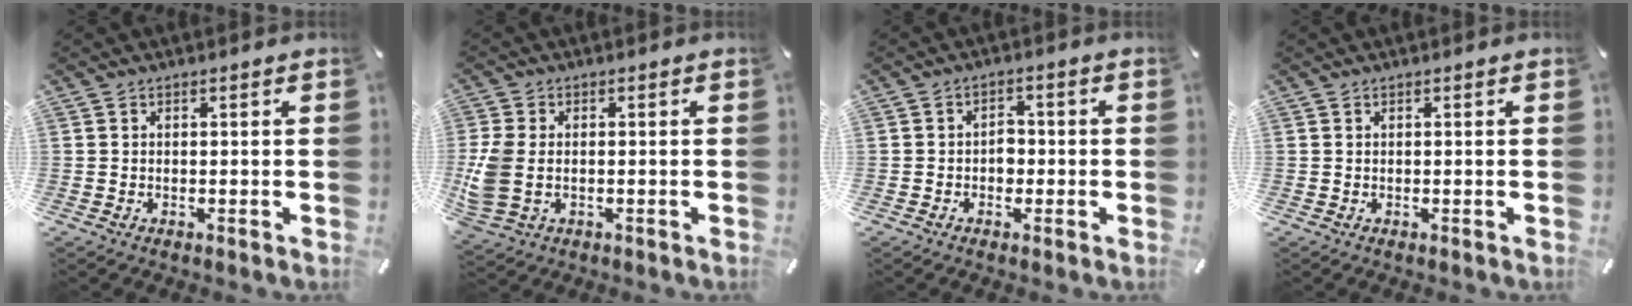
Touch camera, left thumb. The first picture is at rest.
{"total": 7.9, "force": [-1.0, 5.6, 5.5], "torque": [-0.132, 0.001, -0.015]}
{"total": 3.4, "force": [-0.8, 2.6, 2.1], "torque": [-0.032, 0.003, -0.018]}
{"total": 0.0}